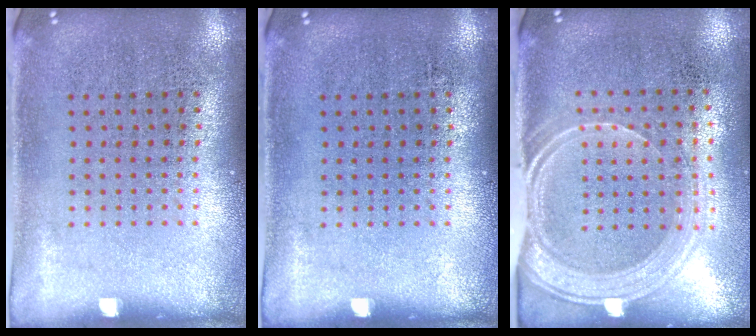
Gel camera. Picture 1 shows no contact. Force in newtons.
{"total": 0.0}
{"total": 1.9, "press": 1.6, "slide": 1.1}